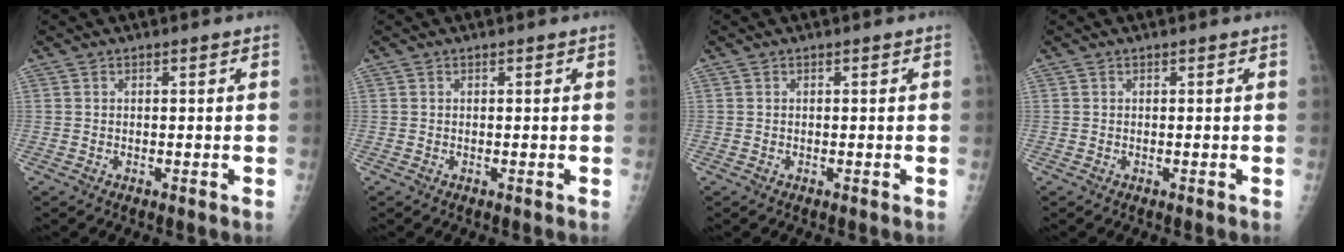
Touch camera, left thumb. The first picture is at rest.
{"total": 0.0}
{"total": 0.0}
{"total": 0.0}